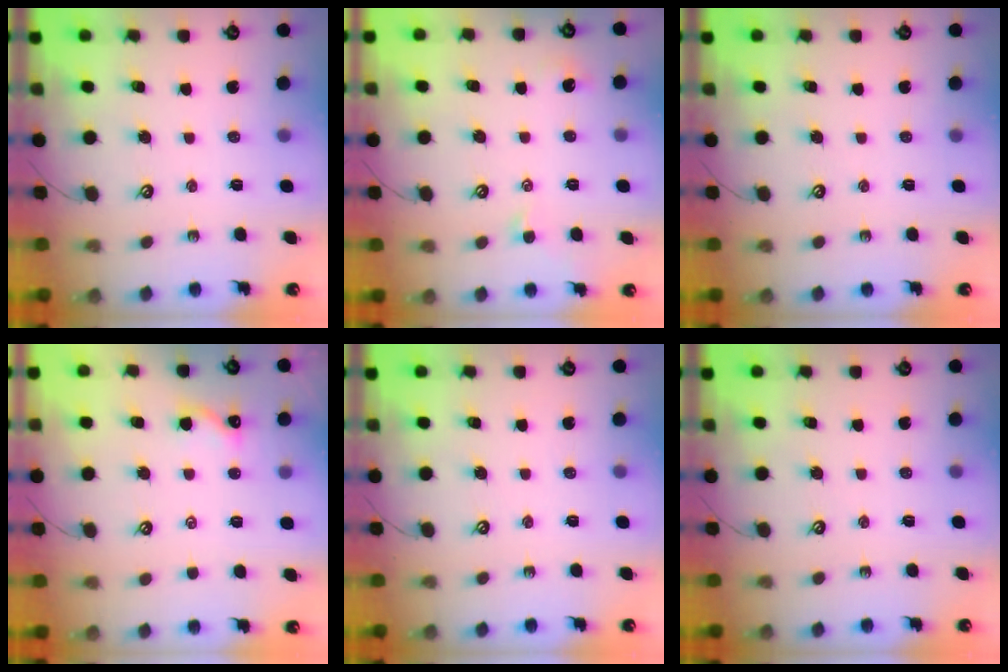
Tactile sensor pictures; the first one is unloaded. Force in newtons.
{"total": 1.5, "press": 1.4, "slide": 0.5}
{"total": 0.0}
{"total": 1.7, "press": 1.7, "slide": 0.3}
{"total": 0.0}
{"total": 0.0}